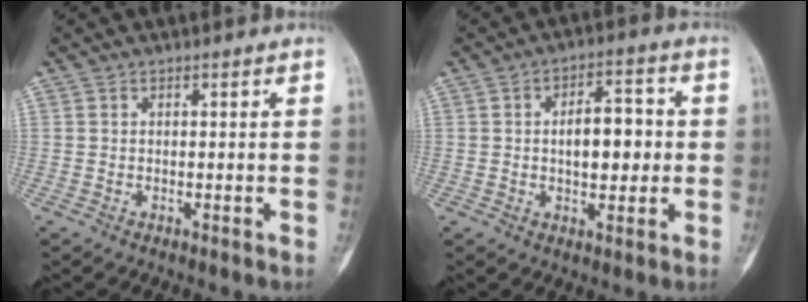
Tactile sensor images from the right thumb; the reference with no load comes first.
{"total": 9.0, "force": [0.2, 4.7, 7.7], "torque": [-0.091, 0.015, 0.001]}